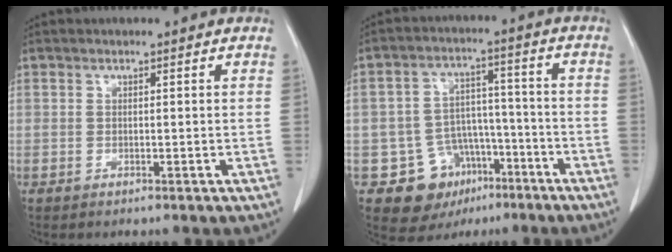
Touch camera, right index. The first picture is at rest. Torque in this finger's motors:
{"motor_torque": [-0.26, 0.04, -0.60, -0.21]}